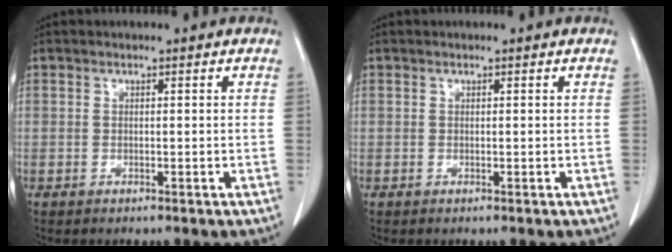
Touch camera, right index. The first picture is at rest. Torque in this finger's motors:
{"motor_torque": [0.00, 0.00, 0.00, 0.00]}